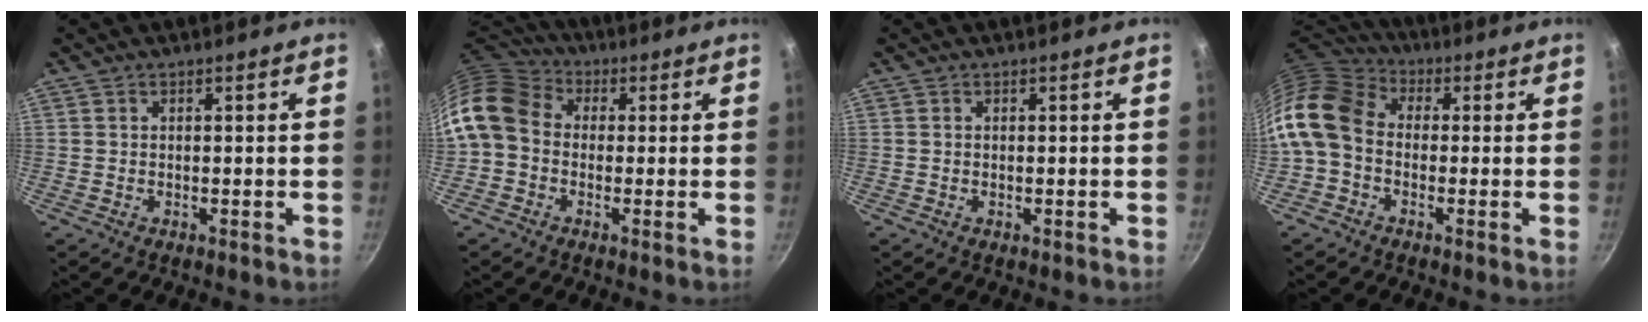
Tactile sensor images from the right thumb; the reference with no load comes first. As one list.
[{"total": 12.6, "force": [0.2, 10.1, 7.4], "torque": [-0.131, 0.031, -0.017]}, {"total": 0.0}, {"total": 15.0, "force": [-1.0, 11.5, 9.5], "torque": [-0.193, 0.040, -0.041]}]